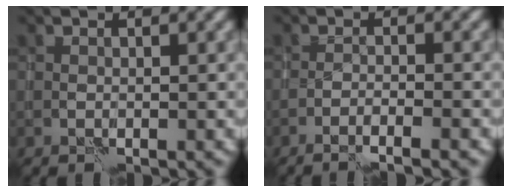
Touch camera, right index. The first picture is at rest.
{"total": 3.0, "force": [-2.3, 0.3, 1.8], "torque": [-0.026, 0.007, -0.042]}